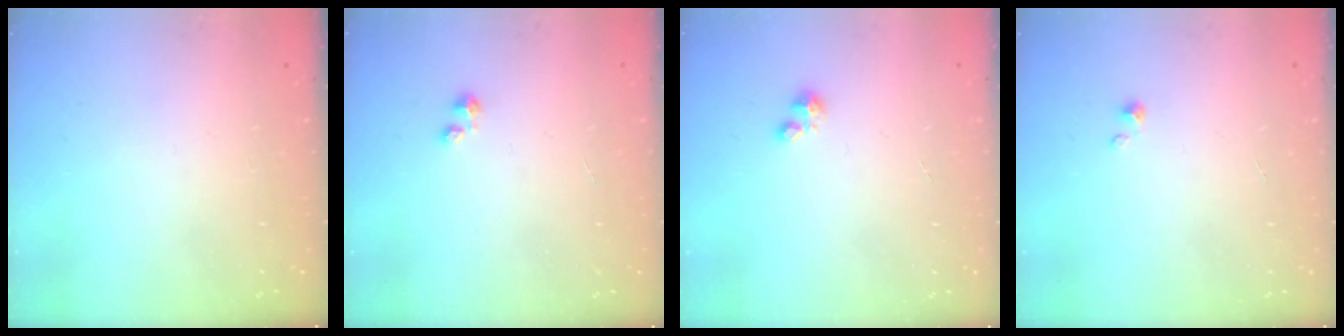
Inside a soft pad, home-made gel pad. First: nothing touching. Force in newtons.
{"total": 0.0}
{"total": 0.9, "press": 0.9, "slide": 0.1}
{"total": 0.7, "press": 0.7, "slide": 0.1}